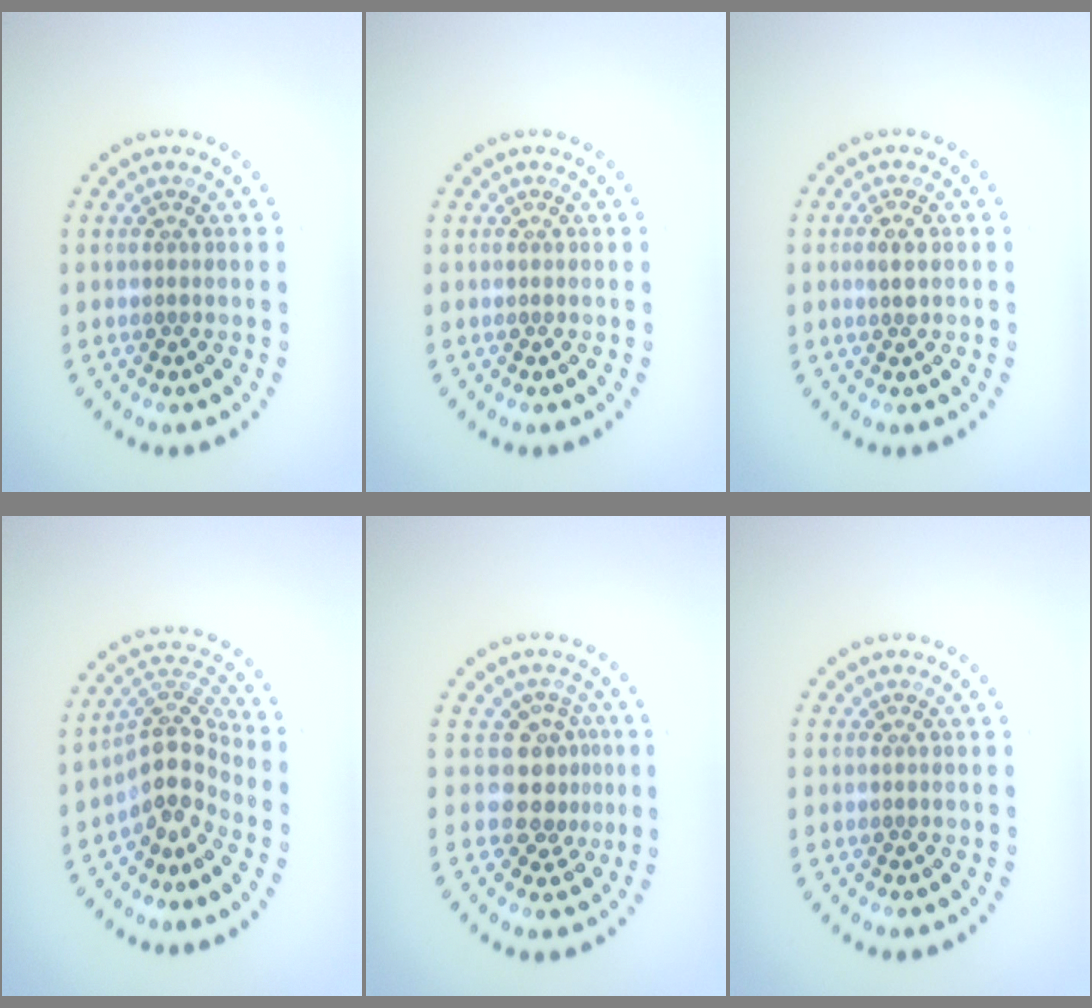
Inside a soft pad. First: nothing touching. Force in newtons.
{"total": 0.0}
{"total": 1.3, "press": 1.3, "slide": 0.0}
{"total": 4.0, "press": 2.9, "slide": 2.8}
{"total": 3.1, "press": 2.2, "slide": 2.1}
{"total": 0.0}